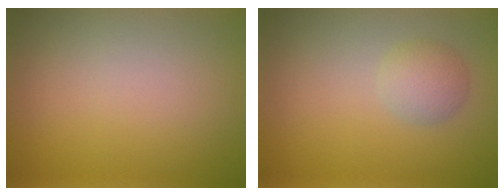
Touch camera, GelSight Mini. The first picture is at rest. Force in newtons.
{"total": 2.2, "press": 2.2, "slide": 0.1}